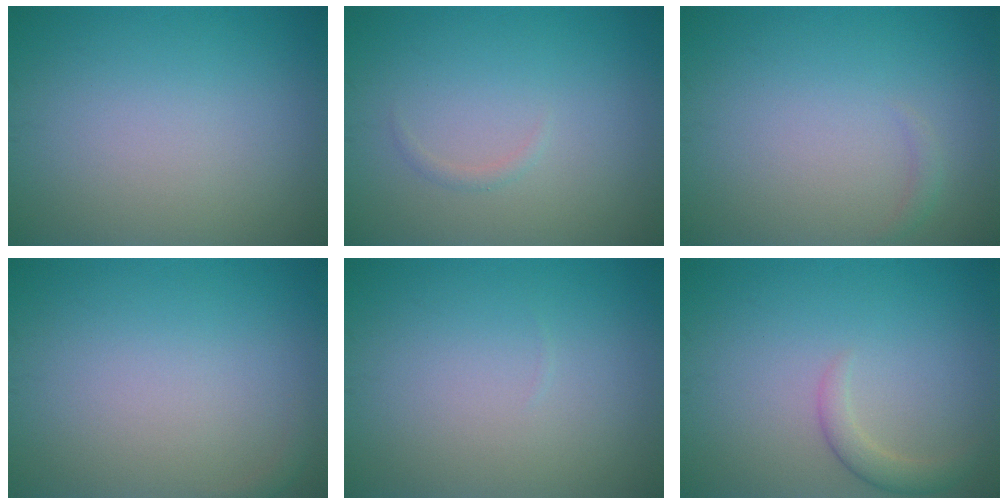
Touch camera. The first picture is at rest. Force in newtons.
{"total": 0.6, "press": 0.6, "slide": 0.0}
{"total": 0.7, "press": 0.7, "slide": 0.2}
{"total": 0.6, "press": 0.6, "slide": 0.1}
{"total": 0.0}
{"total": 1.8, "press": 1.8, "slide": 0.1}